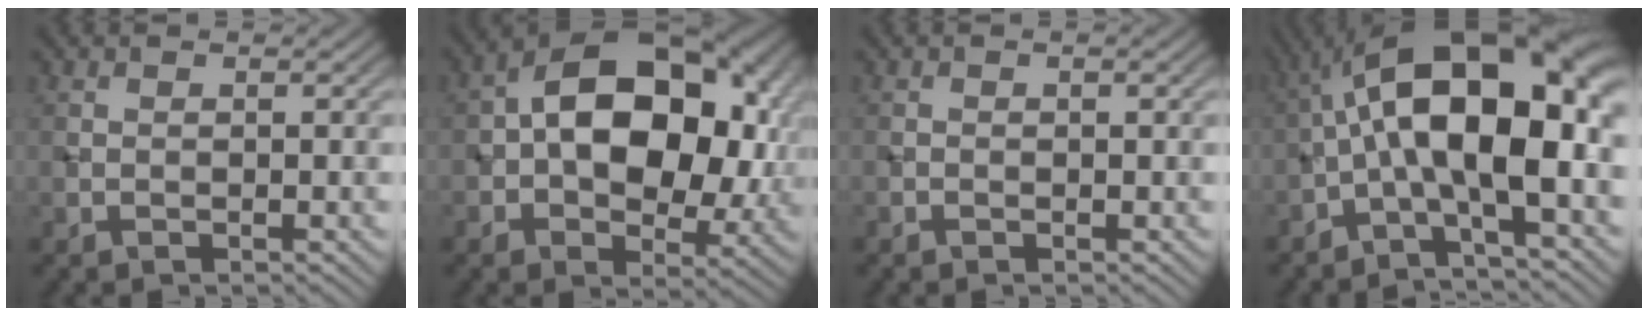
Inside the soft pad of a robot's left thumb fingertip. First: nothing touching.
{"total": 16.5, "force": [1.8, 10.5, 12.5], "torque": [-0.183, 0.014, 0.028]}
{"total": 0.6, "force": [-0.1, 0.2, 0.6], "torque": [-0.011, -0.001, -0.001]}
{"total": 16.7, "force": [-0.2, 6.6, 15.4], "torque": [-0.246, 0.038, -0.016]}